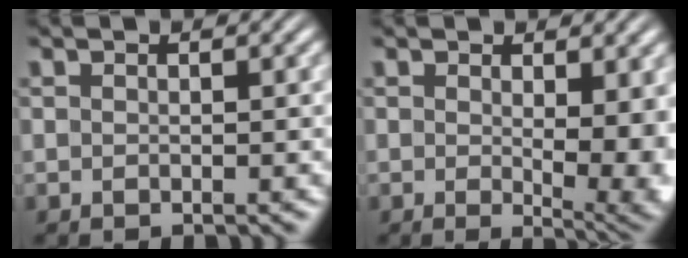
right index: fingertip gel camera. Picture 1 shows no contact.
{"total": 4.9, "force": [-0.2, 1.5, 4.7], "torque": [-0.055, -0.019, 0.001]}